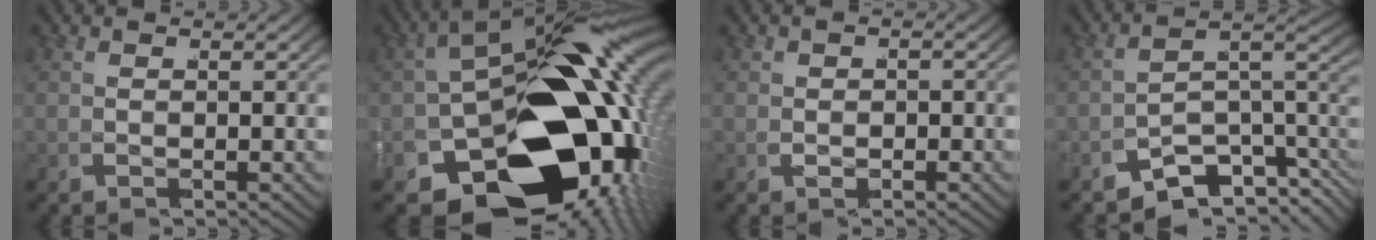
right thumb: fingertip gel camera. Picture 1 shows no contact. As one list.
[{"total": 23.9, "force": [-5.4, 14.1, 18.5], "torque": [-0.301, -0.065, -0.063]}, {"total": 0.9, "force": [-0.6, 0.5, -0.3], "torque": [-0.008, -0.004, -0.003]}, {"total": 7.8, "force": [-5.5, 3.2, 4.4], "torque": [-0.073, -0.003, -0.091]}]